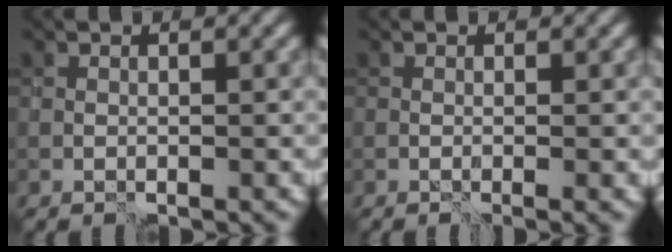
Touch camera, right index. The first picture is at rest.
{"total": 0.9, "force": [-0.2, -0.8, -0.2], "torque": [0.009, 0.000, -0.007]}